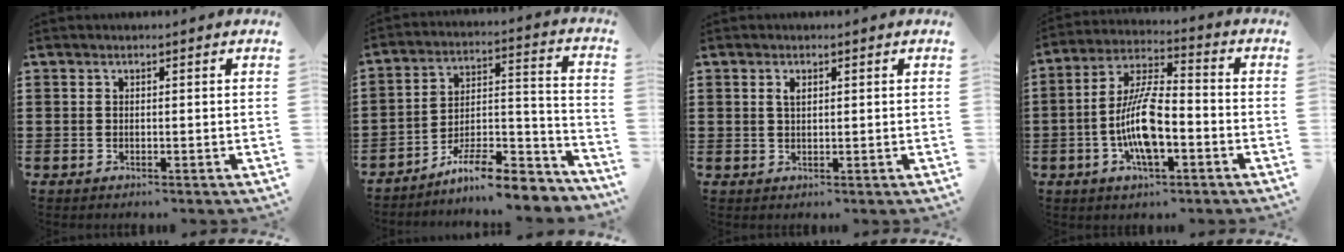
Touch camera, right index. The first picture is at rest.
{"total": 9.9, "force": [-8.4, 2.0, 4.8], "torque": [-0.067, 0.026, -0.157]}
{"total": 1.4, "force": [0.5, 0.6, 1.1], "torque": [-0.025, 0.005, 0.008]}
{"total": 10.6, "force": [-2.9, 3.9, 9.4], "torque": [-0.213, -0.006, -0.060]}